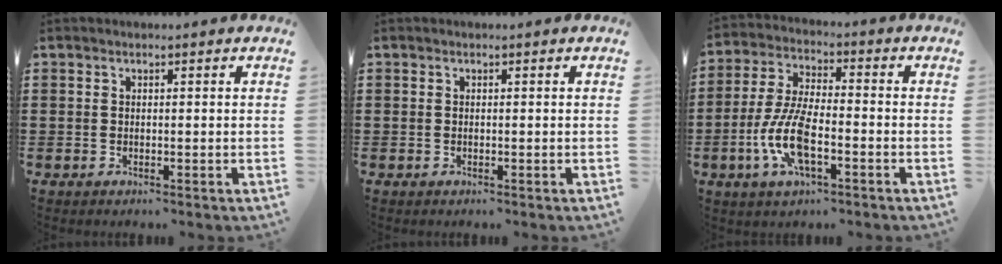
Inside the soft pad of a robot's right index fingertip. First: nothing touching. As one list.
[{"total": 0.0}, {"total": 9.5, "force": [-3.3, 3.4, 8.2], "torque": [-0.189, -0.010, -0.066]}]